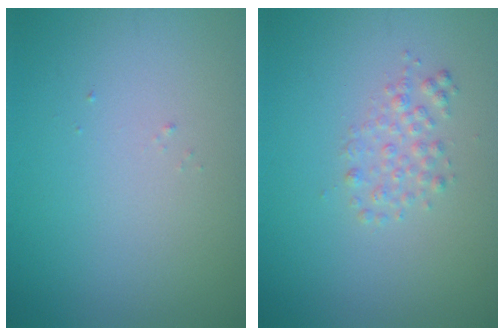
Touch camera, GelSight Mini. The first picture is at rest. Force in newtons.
{"total": 1.5, "press": 1.5, "slide": 0.0}